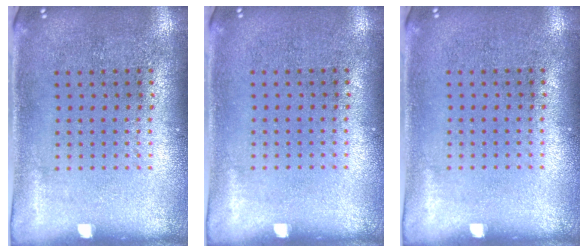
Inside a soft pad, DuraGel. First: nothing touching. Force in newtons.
{"total": 0.0}
{"total": 0.0}